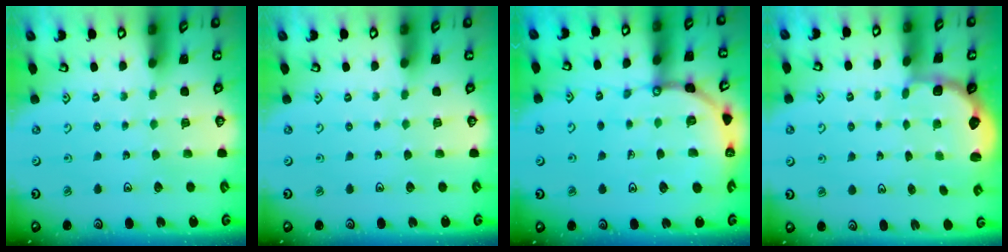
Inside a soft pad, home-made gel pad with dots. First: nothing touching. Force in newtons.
{"total": 0.0}
{"total": 11.4, "press": 11.3, "slide": 1.5}
{"total": 2.9, "press": 2.4, "slide": 1.6}